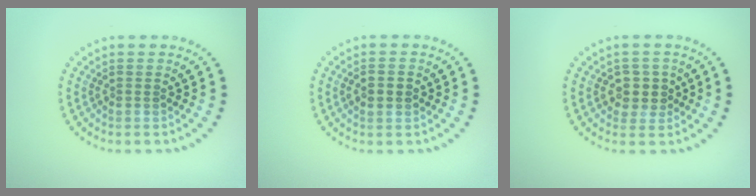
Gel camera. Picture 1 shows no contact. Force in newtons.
{"total": 2.2, "press": 2.2, "slide": 0.2}
{"total": 2.4, "press": 2.2, "slide": 1.0}